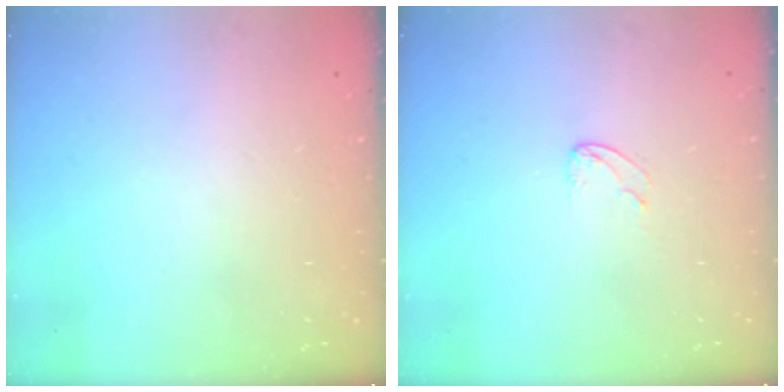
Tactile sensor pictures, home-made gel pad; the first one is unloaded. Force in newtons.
{"total": 3.8, "press": 3.8, "slide": 0.3}